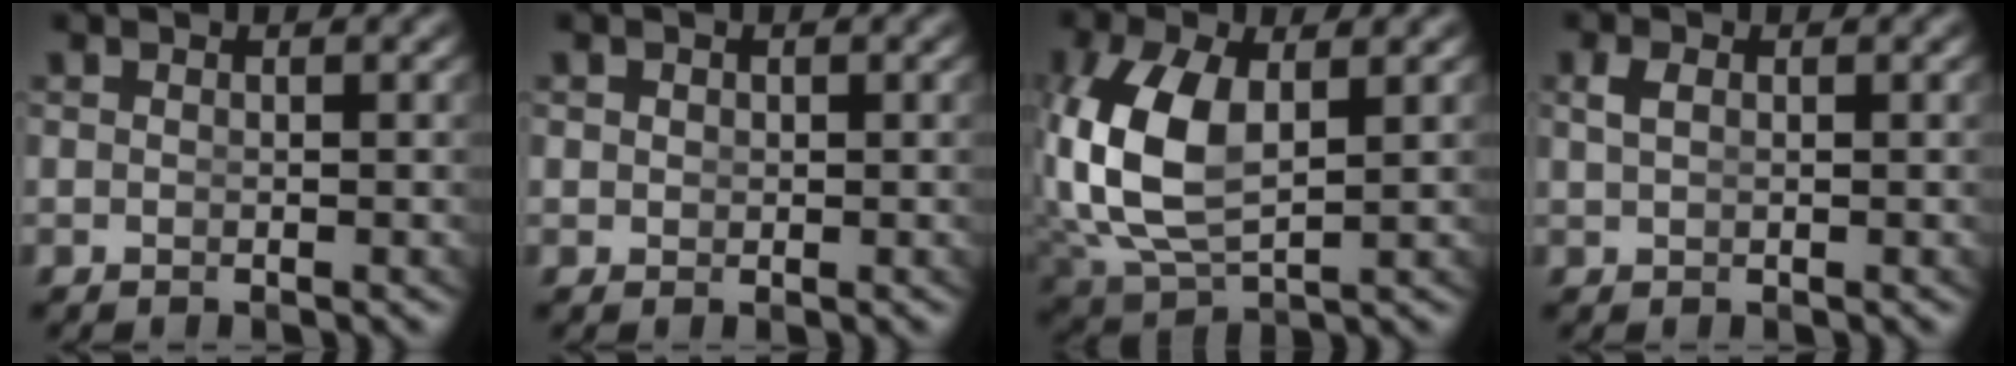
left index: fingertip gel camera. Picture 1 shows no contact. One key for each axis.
{"total": 0.7, "fx": 0.2, "fy": 0.6, "fz": 0.2, "tx": -0.009, "ty": -0.012, "tz": 0.011}
{"total": 7.8, "fx": 0.6, "fy": 5.0, "fz": 6.0, "tx": -0.167, "ty": -0.032, "tz": 0.038}
{"total": 0.6, "fx": 0.2, "fy": 0.1, "fz": 0.6, "tx": -0.012, "ty": -0.005, "tz": 0.012}